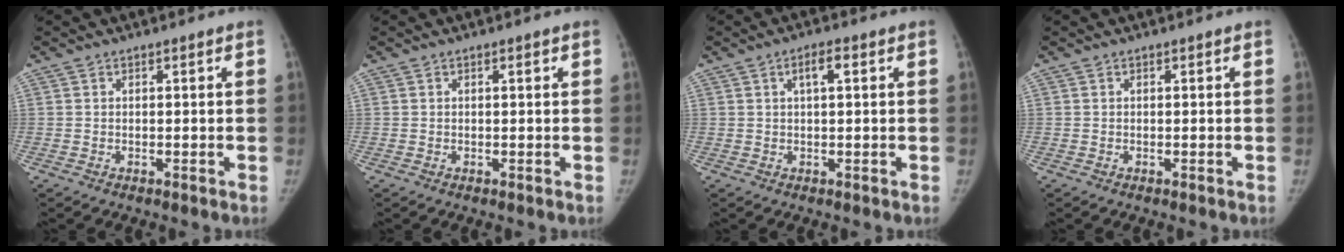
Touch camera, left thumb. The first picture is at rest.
{"total": 0.6, "force": [0.3, 0.1, 0.5], "torque": [-0.008, 0.000, 0.003]}
{"total": 3.0, "force": [1.0, 0.9, 2.7], "torque": [-0.045, 0.009, 0.017]}
{"total": 0.0}